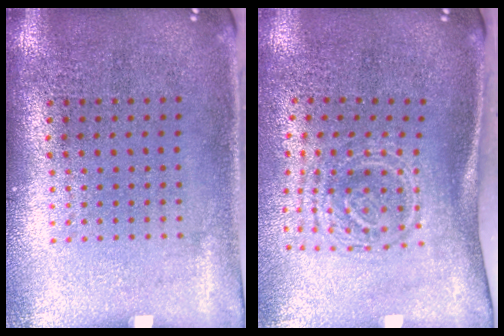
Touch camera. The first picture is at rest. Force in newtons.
{"total": 1.7, "press": 1.2, "slide": 1.2}